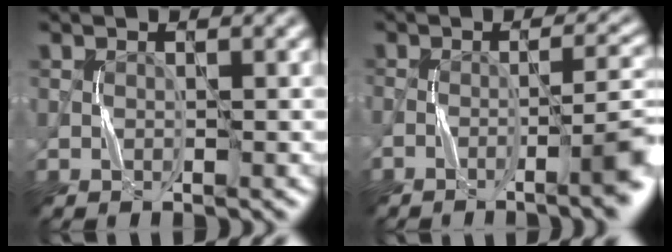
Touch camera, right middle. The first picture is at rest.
{"total": 5.8, "force": [-3.0, 1.2, 4.9], "torque": [-0.058, 0.008, -0.051]}